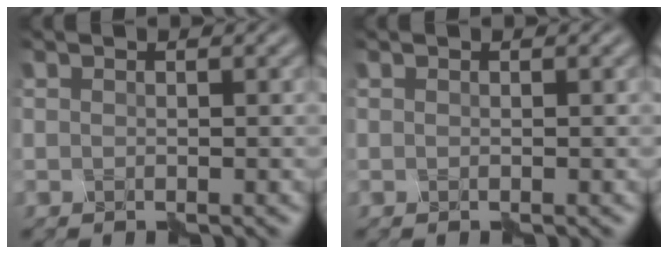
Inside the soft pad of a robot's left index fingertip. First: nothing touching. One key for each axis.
{"total": 0.0}